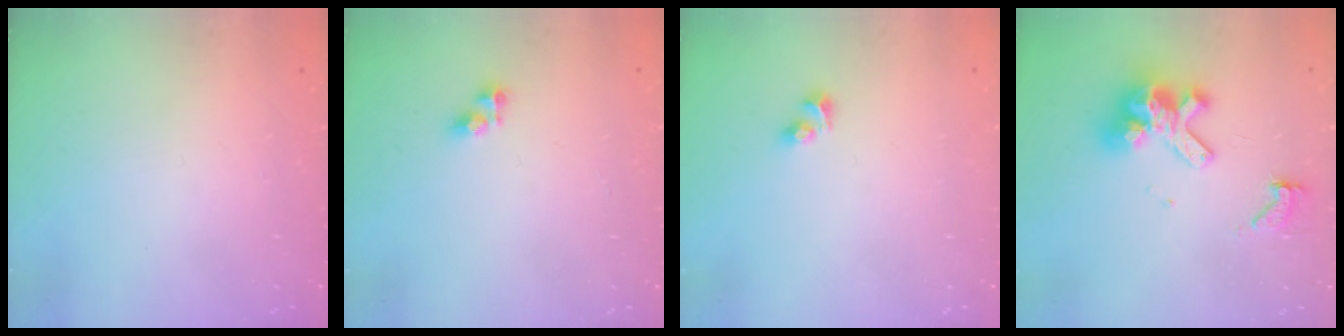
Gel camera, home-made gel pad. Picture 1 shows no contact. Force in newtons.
{"total": 5.0, "press": 4.9, "slide": 0.6}
{"total": 3.5, "press": 3.0, "slide": 1.8}
{"total": 11.4, "press": 11.4, "slide": 1.4}